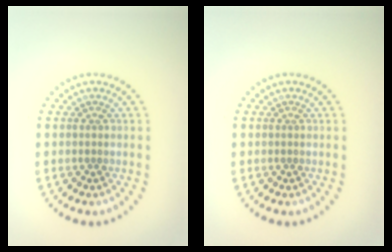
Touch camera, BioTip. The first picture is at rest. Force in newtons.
{"total": 0.0}